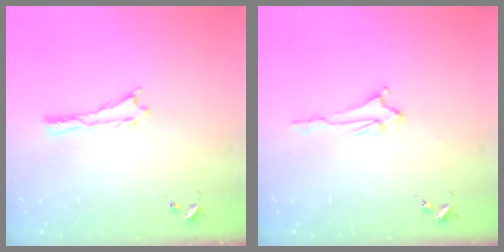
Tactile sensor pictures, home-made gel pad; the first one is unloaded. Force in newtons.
{"total": 2.0, "press": 2.0, "slide": 0.4}